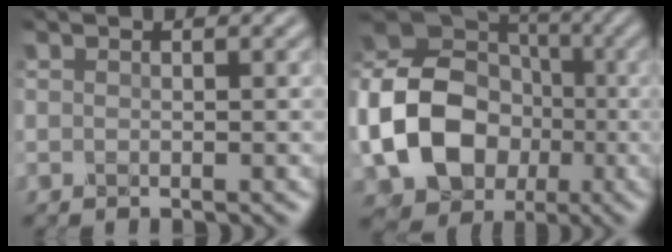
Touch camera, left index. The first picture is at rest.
{"total": 13.6, "force": [-2.3, 10.7, 8.0], "torque": [-0.182, -0.006, -0.042]}